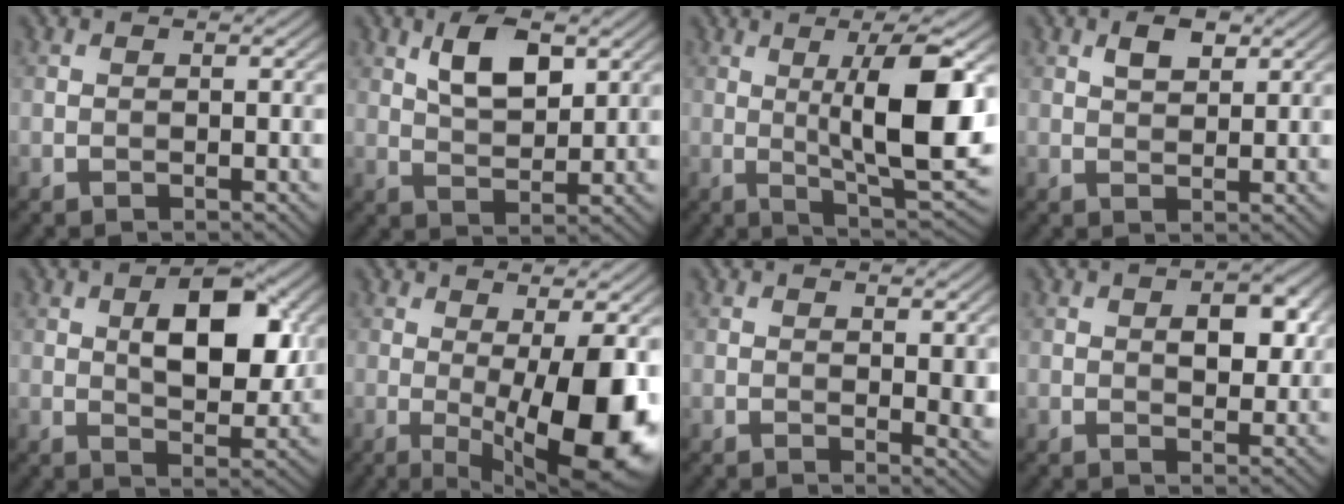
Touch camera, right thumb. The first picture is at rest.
{"total": 6.2, "force": [2.8, 2.8, 4.8], "torque": [-0.096, -0.003, 0.052]}
{"total": 13.3, "force": [1.8, 3.1, 12.8], "torque": [-0.182, 0.005, 0.039]}
{"total": 2.9, "force": [1.4, 1.5, 2.0], "torque": [-0.037, 0.001, 0.026]}
{"total": 9.3, "force": [2.1, 4.6, 7.8], "torque": [-0.123, 0.004, 0.032]}
{"total": 13.0, "force": [-1.6, 3.5, 12.4], "torque": [-0.166, 0.001, -0.017]}
{"total": 2.6, "force": [0.8, 1.0, 2.3], "torque": [-0.033, -0.006, 0.016]}
{"total": 4.7, "force": [0.9, 2.6, 3.8], "torque": [-0.052, -0.001, 0.015]}